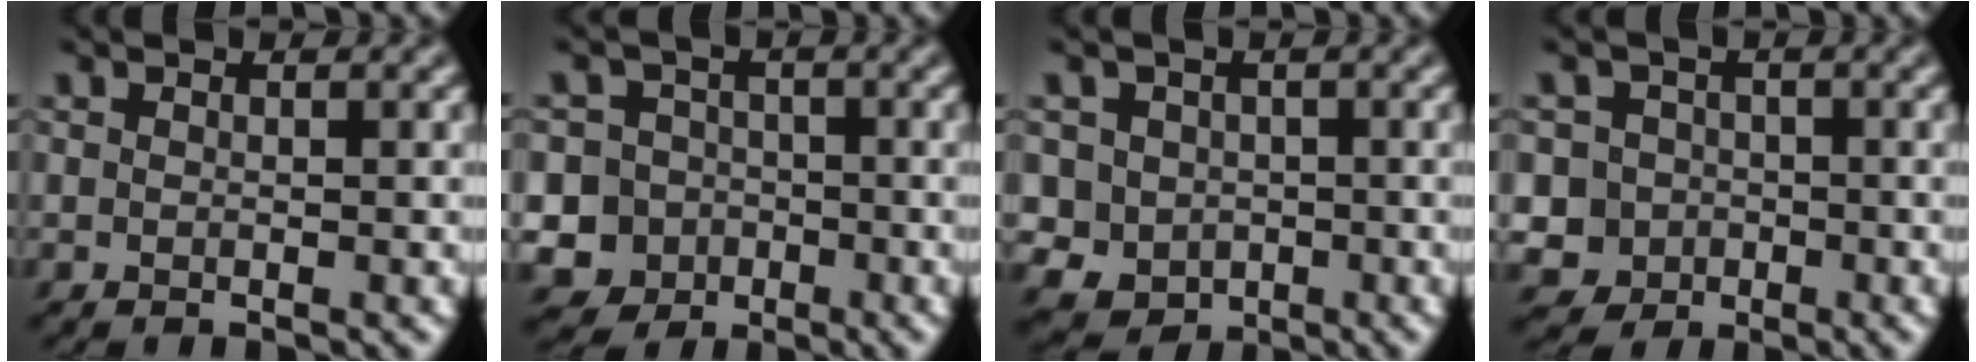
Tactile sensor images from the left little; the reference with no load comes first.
{"total": 8.5, "force": [-3.1, 7.7, 1.5], "torque": [-0.026, 0.003, -0.089]}
{"total": 6.1, "force": [-0.4, 5.7, 2.0], "torque": [-0.042, 0.023, -0.035]}
{"total": 5.5, "force": [-1.2, 5.3, 1.1], "torque": [-0.013, 0.017, -0.051]}